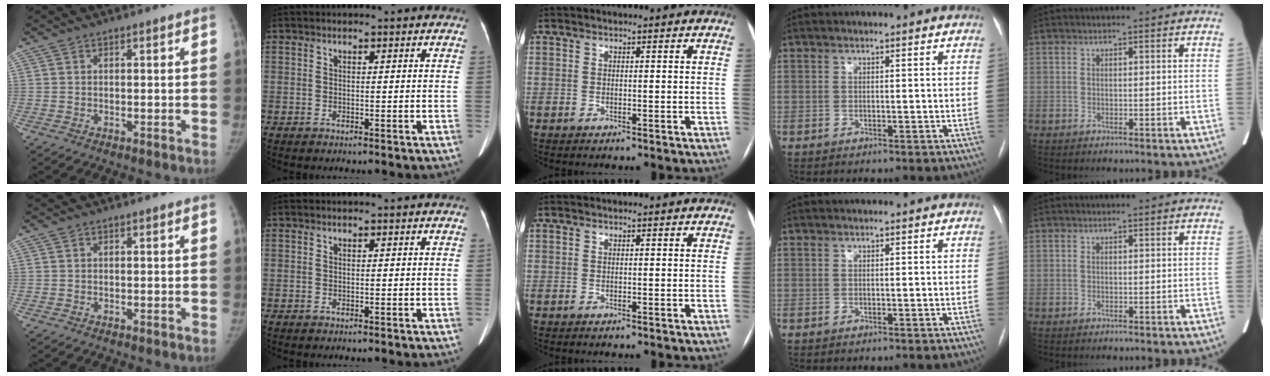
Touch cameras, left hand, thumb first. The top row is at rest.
{}